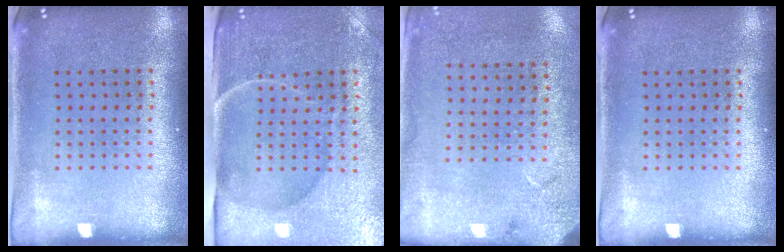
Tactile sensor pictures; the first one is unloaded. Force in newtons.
{"total": 4.7, "press": 4.0, "slide": 2.5}
{"total": 2.6, "press": 2.1, "slide": 1.6}
{"total": 0.0}